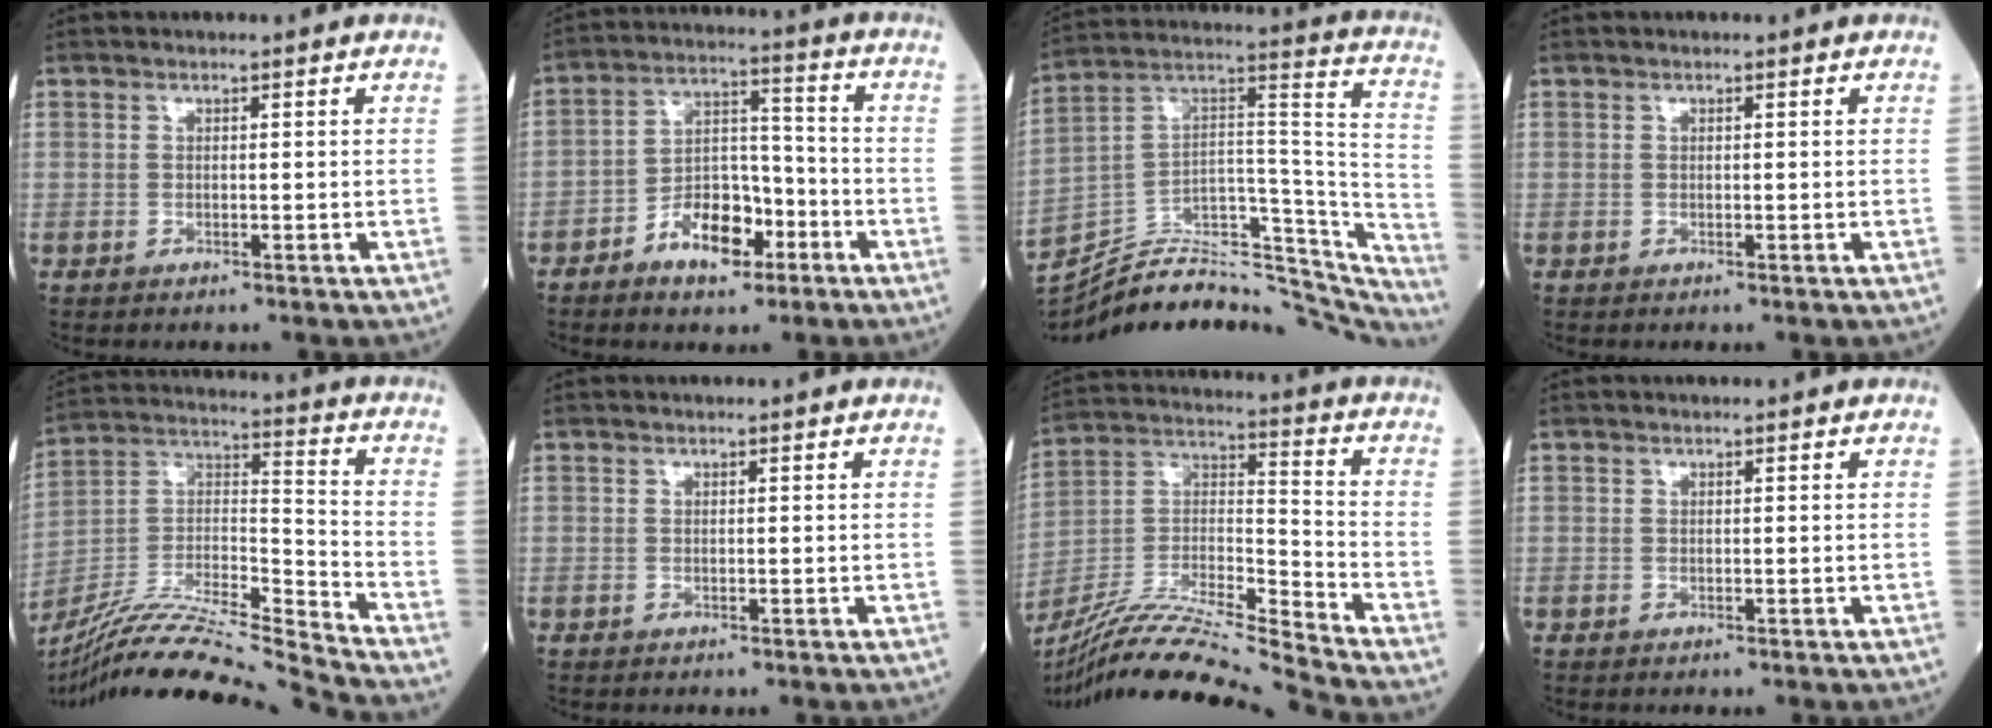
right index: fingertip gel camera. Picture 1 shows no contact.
{"total": 9.7, "force": [-5.2, 4.8, 6.7], "torque": [-0.124, 0.020, -0.089]}
{"total": 34.3, "force": [-30.4, 8.4, 13.6], "torque": [-0.174, 0.018, -0.431]}
{"total": 0.0}
{"total": 20.9, "force": [-19.3, -1.7, 7.9], "torque": [-0.170, -0.001, -0.342]}
{"total": 0.0}
{"total": 19.0, "force": [-17.4, -2.1, 7.3], "torque": [-0.149, 0.005, -0.317]}
{"total": 0.0}